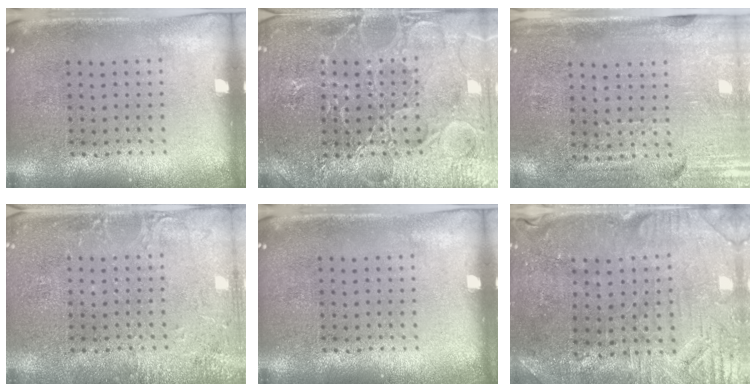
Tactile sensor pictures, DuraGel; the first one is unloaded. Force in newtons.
{"total": 4.5, "press": 4.5, "slide": 0.5}
{"total": 3.4, "press": 3.1, "slide": 1.4}
{"total": 2.5, "press": 2.5, "slide": 0.3}
{"total": 0.0}
{"total": 1.2, "press": 1.1, "slide": 0.4}